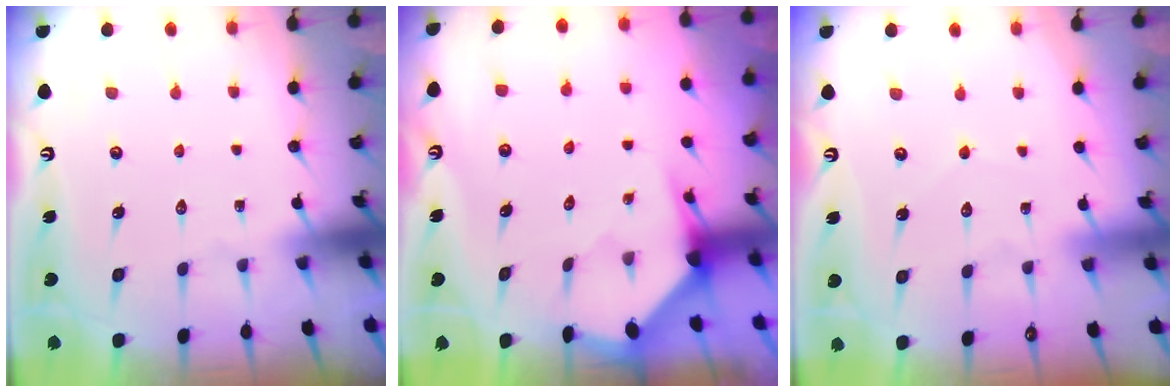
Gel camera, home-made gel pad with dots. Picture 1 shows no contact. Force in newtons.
{"total": 3.3, "press": 3.3, "slide": 0.3}
{"total": 2.6, "press": 2.6, "slide": 0.3}